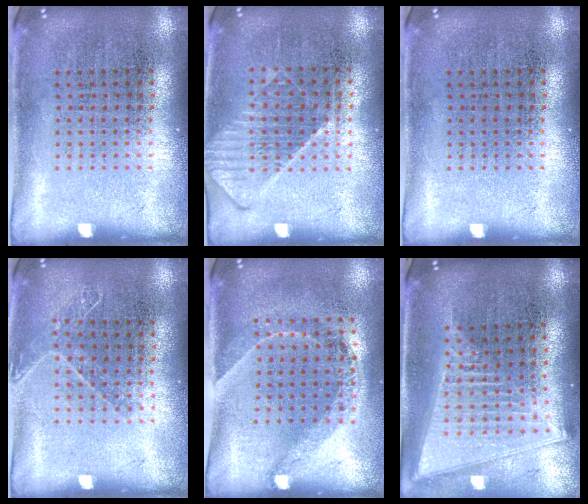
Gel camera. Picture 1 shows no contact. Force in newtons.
{"total": 1.1, "press": 1.0, "slide": 0.5}
{"total": 0.0}
{"total": 1.0, "press": 0.9, "slide": 0.3}
{"total": 1.5, "press": 1.1, "slide": 0.9}
{"total": 2.1, "press": 1.7, "slide": 1.2}